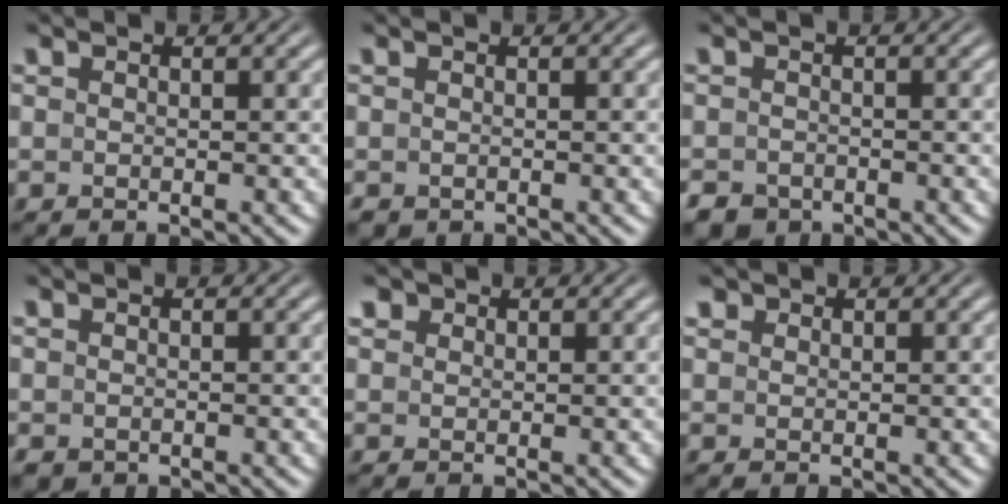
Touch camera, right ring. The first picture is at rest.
{"total": 1.5, "force": [-1.1, 1.0, 0.4], "torque": [-0.017, -0.017, -0.010]}
{"total": 3.2, "force": [-2.7, 1.6, 0.3], "torque": [-0.007, -0.022, -0.039]}
{"total": 2.0, "force": [-1.3, 1.4, 0.5], "torque": [-0.021, -0.019, -0.013]}
{"total": 1.2, "force": [0.9, 0.7, 0.4], "torque": [-0.018, -0.006, 0.027]}
{"total": 0.7, "force": [0.6, 0.3, 0.1], "torque": [-0.009, -0.006, 0.021]}